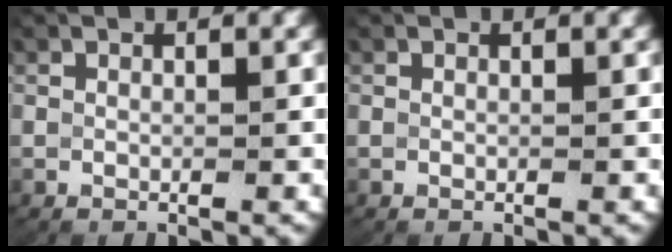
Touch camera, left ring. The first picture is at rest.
{"total": 0.0}